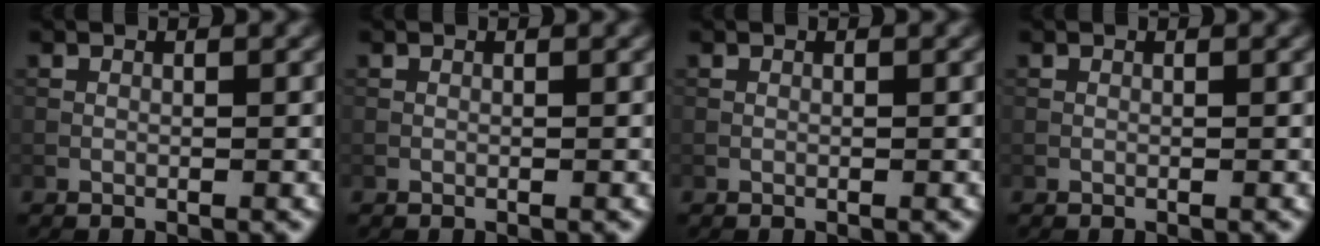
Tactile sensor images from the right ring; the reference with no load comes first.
{"total": 0.0}
{"total": 0.0}
{"total": 0.0}